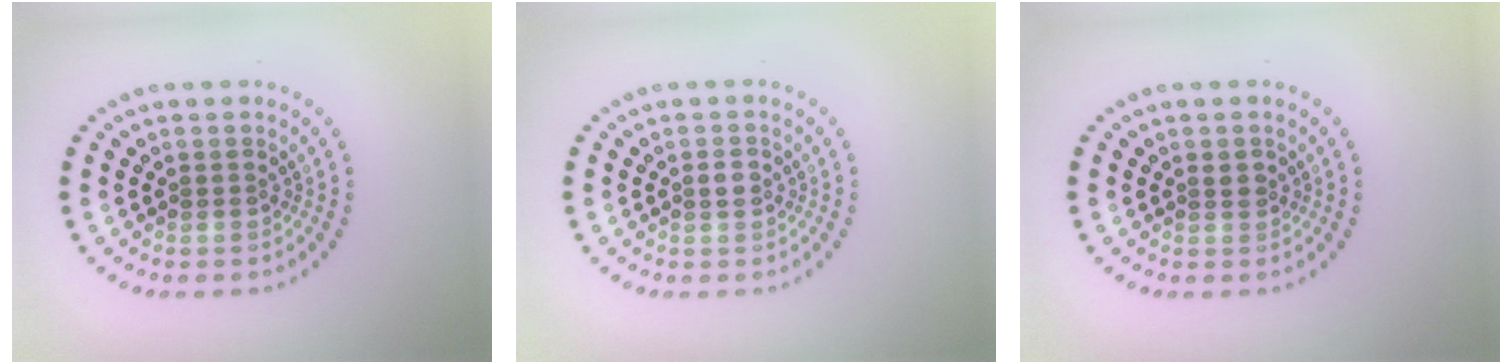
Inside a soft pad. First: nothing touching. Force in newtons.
{"total": 1.4, "press": 1.4, "slide": 0.2}
{"total": 0.8, "press": 0.7, "slide": 0.4}